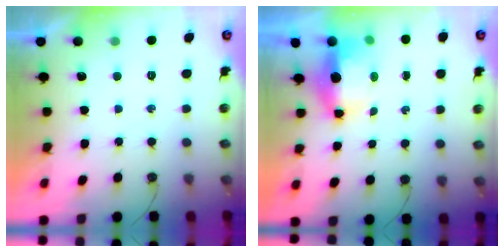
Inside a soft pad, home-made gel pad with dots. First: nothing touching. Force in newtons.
{"total": 7.0, "press": 6.8, "slide": 1.8}